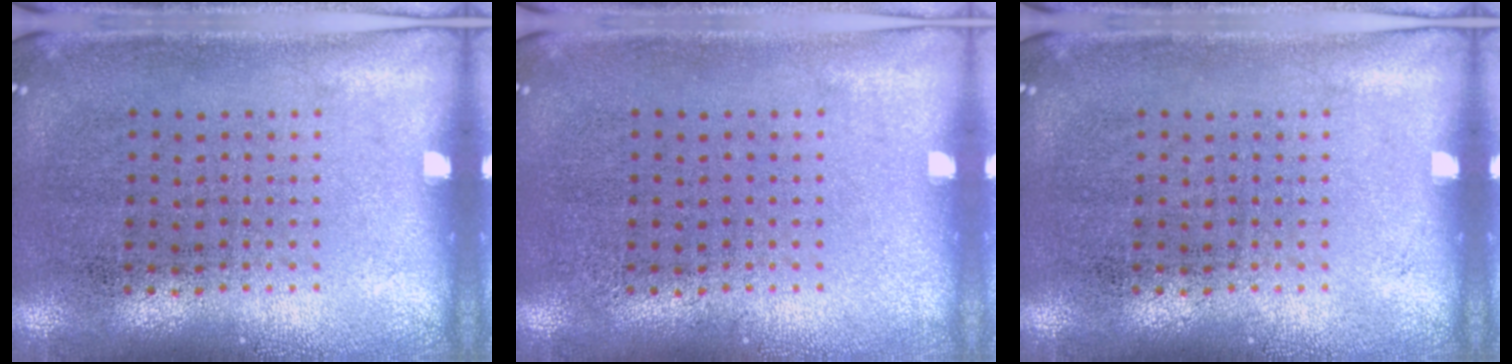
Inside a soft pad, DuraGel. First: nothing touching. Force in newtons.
{"total": 0.0}
{"total": 0.0}